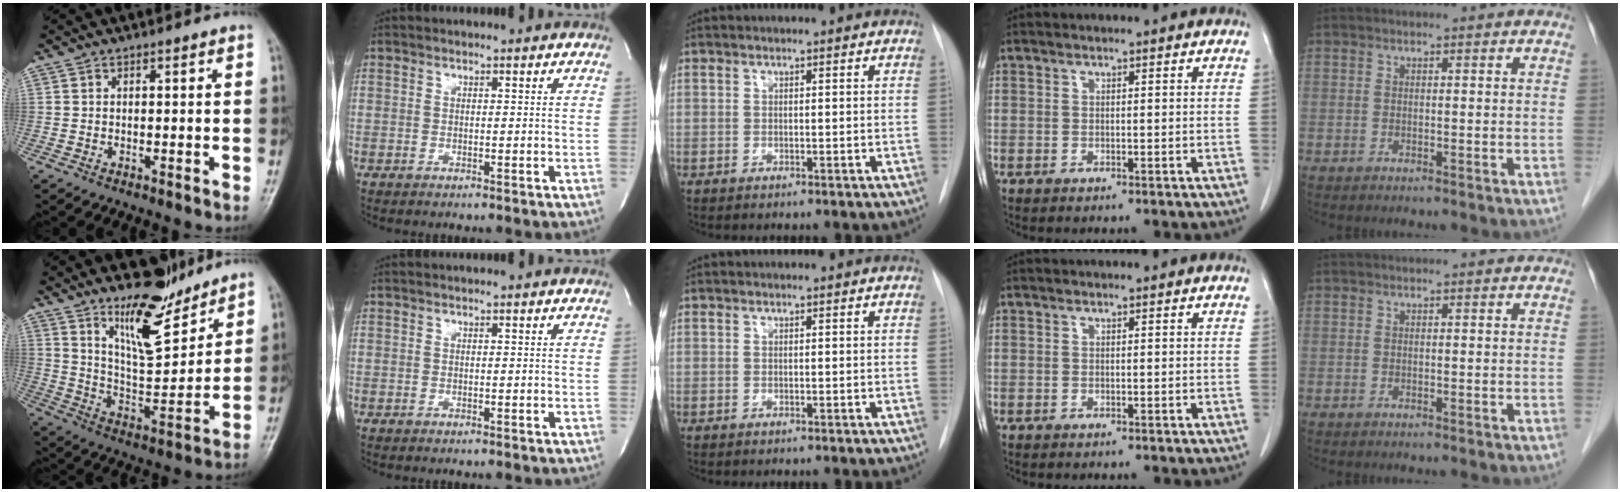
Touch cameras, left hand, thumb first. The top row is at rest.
{"thumb": {"total": 12.4, "force": [9.5, 4.0, 6.8], "torque": [-0.090, -0.082, 0.175]}}